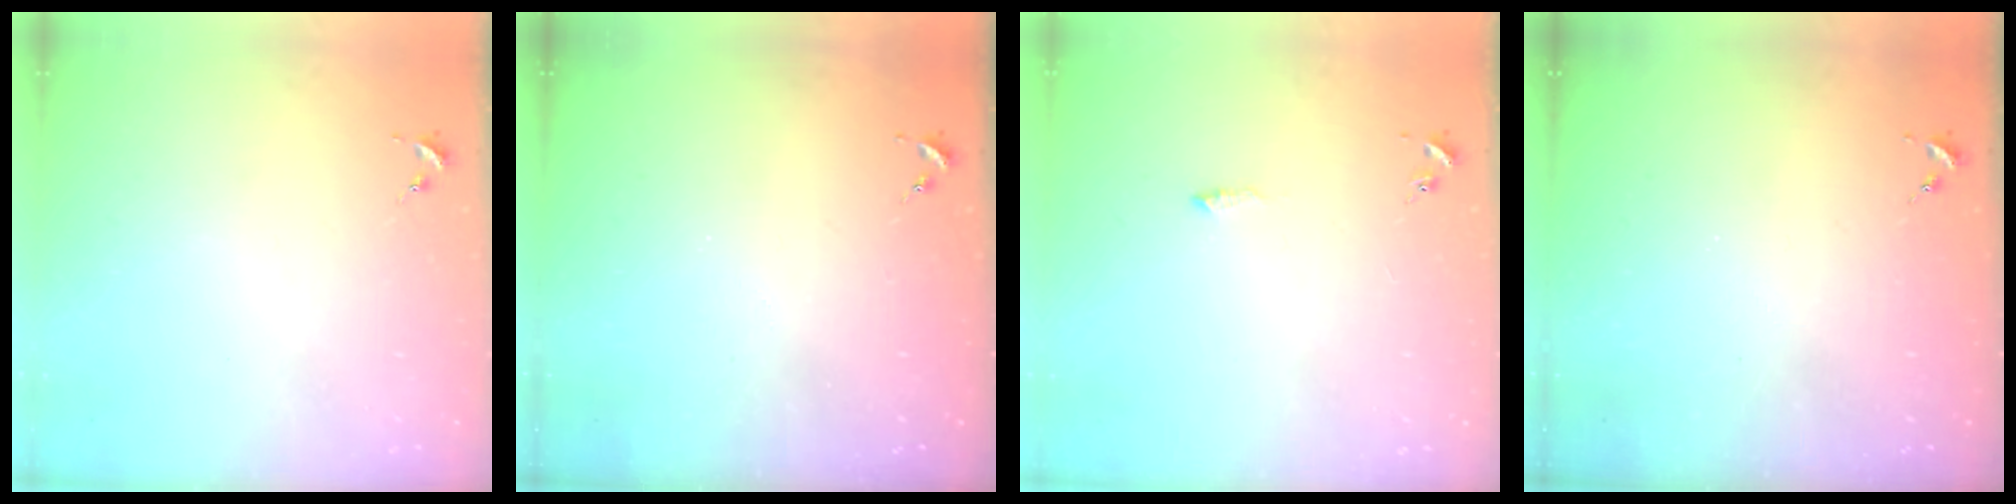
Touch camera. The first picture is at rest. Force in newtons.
{"total": 0.0}
{"total": 4.5, "press": 4.4, "slide": 0.5}
{"total": 0.0}